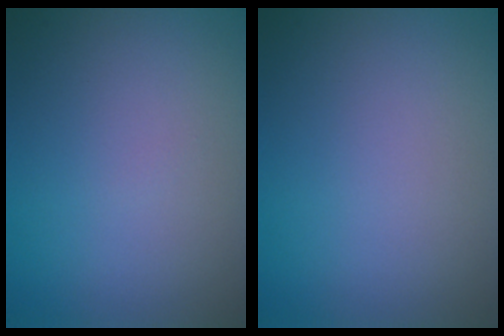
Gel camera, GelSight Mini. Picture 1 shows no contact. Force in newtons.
{"total": 0.0}